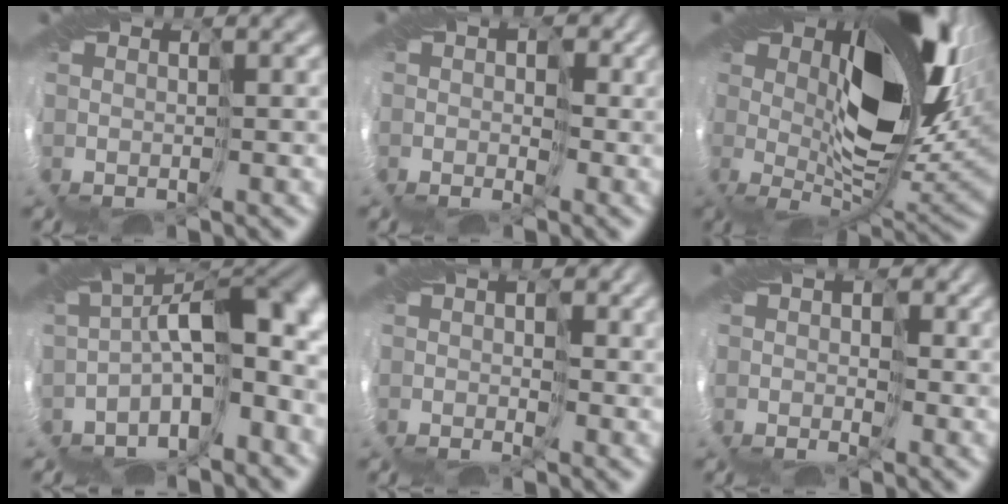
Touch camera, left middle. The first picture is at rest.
{"total": 2.1, "force": [-0.7, 1.9, 0.6], "torque": [0.001, 0.003, -0.021]}
{"total": 16.2, "force": [3.4, 7.5, 13.9], "torque": [-0.198, -0.004, 0.049]}
{"total": 9.6, "force": [-2.7, 4.4, 8.1], "torque": [-0.109, 0.009, -0.053]}
{"total": 0.9, "force": [-0.7, 0.5, 0.1], "torque": [0.004, -0.002, -0.017]}
{"total": 1.4, "force": [-0.8, 1.1, 0.1], "torque": [0.006, -0.002, -0.021]}